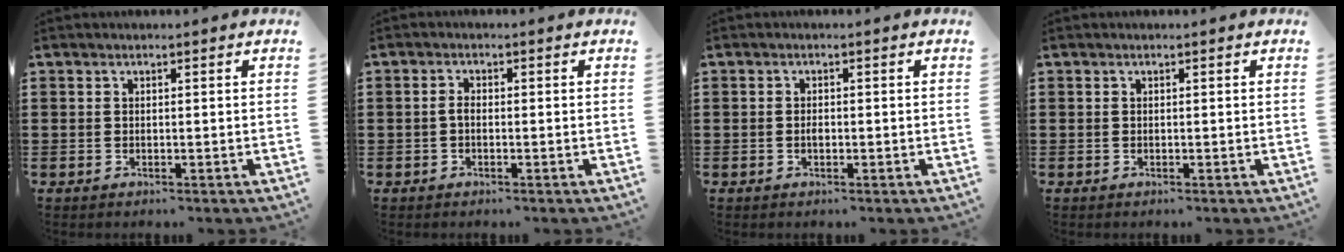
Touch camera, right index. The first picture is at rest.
{"total": 1.5, "force": [-0.5, 0.7, 1.2], "torque": [-0.032, -0.002, -0.012]}
{"total": 1.0, "force": [-0.2, 0.6, 0.8], "torque": [-0.018, -0.001, -0.004]}
{"total": 0.0}